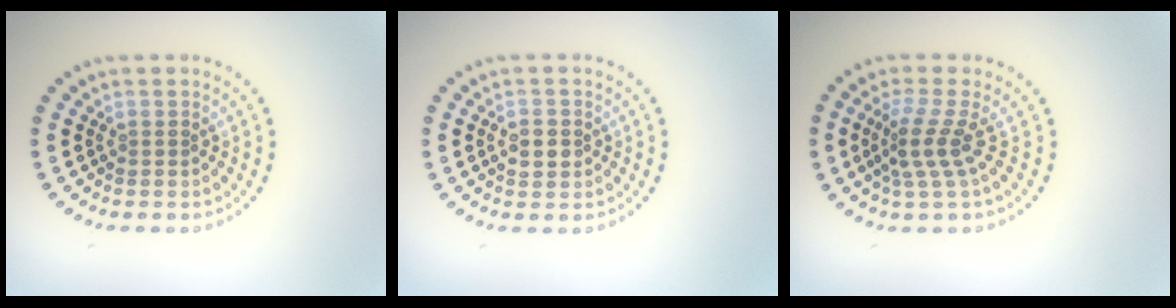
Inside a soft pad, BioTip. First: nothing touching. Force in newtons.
{"total": 2.3, "press": 2.3, "slide": 0.1}
{"total": 2.9, "press": 1.9, "slide": 2.2}